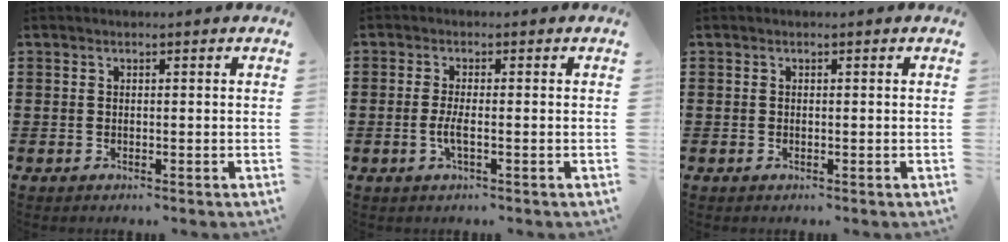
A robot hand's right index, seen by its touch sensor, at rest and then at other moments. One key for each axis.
{"total": 2.7, "fx": -0.8, "fy": 0.4, "fz": 2.6, "tx": -0.060, "ty": -0.007, "tz": -0.020}
{"total": 0.0}